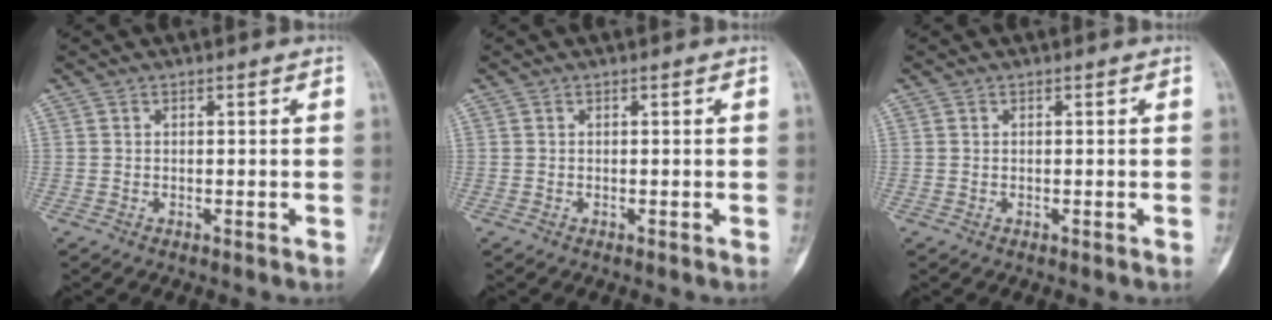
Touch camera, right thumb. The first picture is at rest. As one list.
[{"total": 0.0}, {"total": 0.0}]